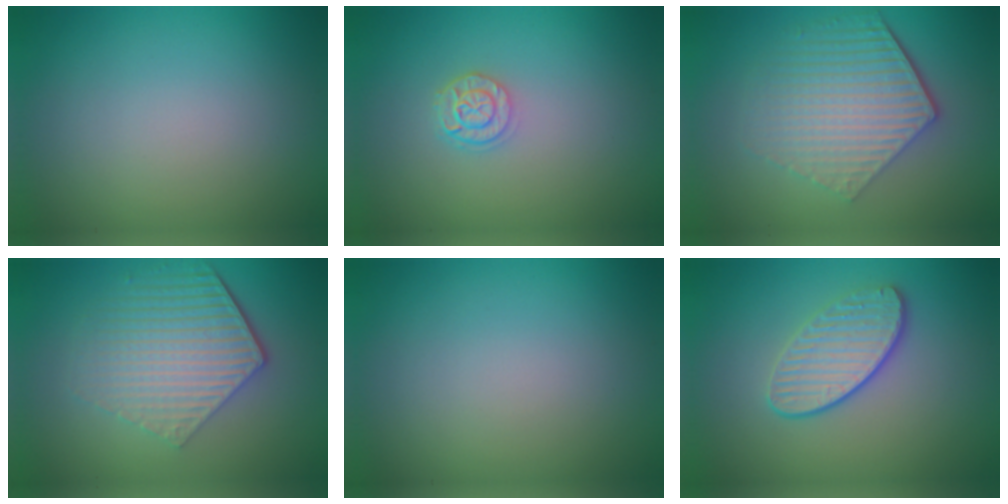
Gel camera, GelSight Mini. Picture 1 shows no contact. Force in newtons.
{"total": 2.2, "press": 1.8, "slide": 1.2}
{"total": 6.2, "press": 4.6, "slide": 4.2}
{"total": 6.4, "press": 4.6, "slide": 4.4}
{"total": 0.0}
{"total": 3.5, "press": 3.3, "slide": 1.3}